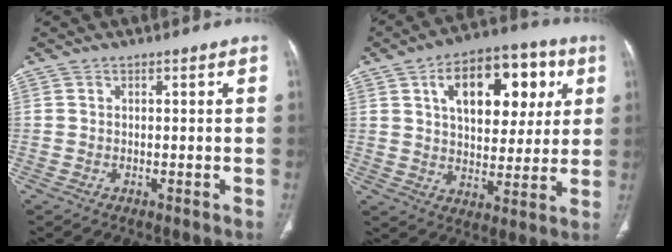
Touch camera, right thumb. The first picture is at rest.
{"total": 19.1, "force": [6.6, 10.9, 14.3], "torque": [-0.162, 0.000, 0.099]}